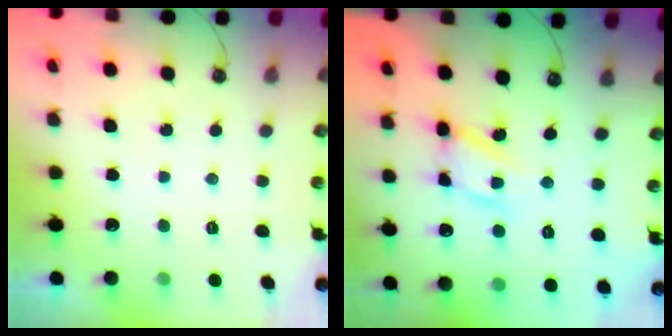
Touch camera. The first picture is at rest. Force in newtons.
{"total": 12.7, "press": 12.6, "slide": 1.0}